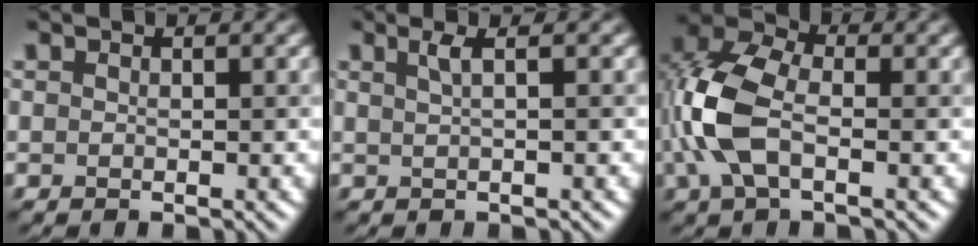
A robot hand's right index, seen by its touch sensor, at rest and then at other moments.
{"total": 1.9, "force": [0.7, 0.6, 1.6], "torque": [-0.023, 0.004, 0.006]}
{"total": 7.3, "force": [-1.0, 4.1, 5.9], "torque": [-0.143, 0.014, -0.032]}